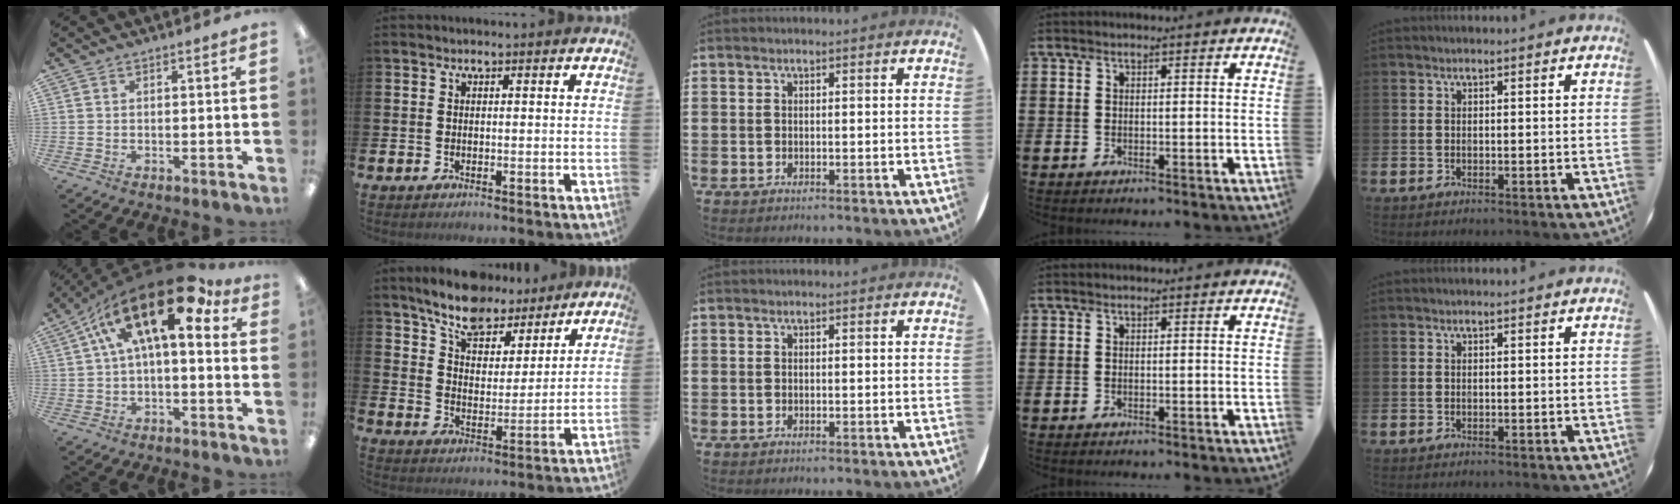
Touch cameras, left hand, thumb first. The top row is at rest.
{"thumb": {"total": 19.2, "force": [8.2, 7.6, 15.6], "torque": [-0.282, -0.048, 0.132]}, "index": {"total": 8.3, "force": [7.5, 2.8, 2.0], "torque": [-0.066, -0.046, 0.133]}}